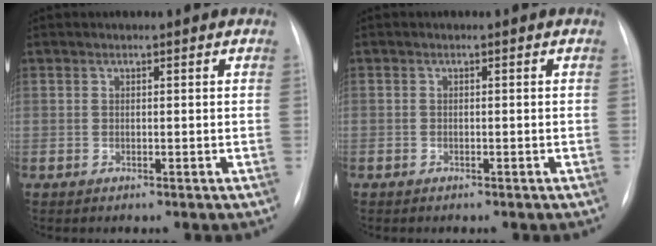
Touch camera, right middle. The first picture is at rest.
{"total": 0.6, "force": [-0.4, 0.4, 0.0], "torque": [-0.008, 0.003, -0.008]}